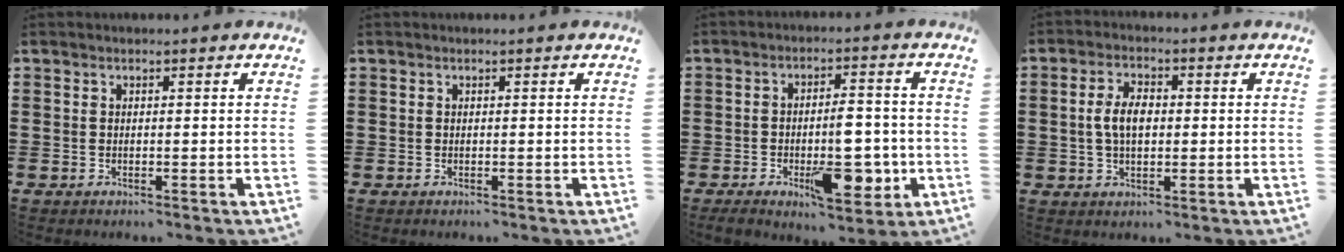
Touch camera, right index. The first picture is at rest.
{"total": 0.0}
{"total": 10.1, "force": [-3.1, 4.5, 8.5], "torque": [-0.113, -0.001, -0.046]}
{"total": 4.8, "force": [0.2, 2.5, 4.1], "torque": [-0.096, 0.004, -0.003]}